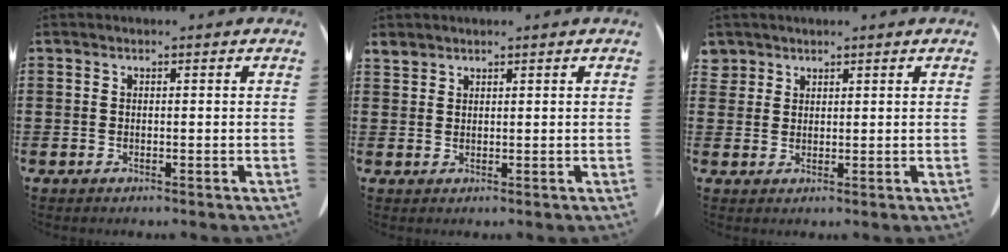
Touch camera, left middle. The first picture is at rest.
{"total": 1.5, "force": [1.4, 0.4, 0.2], "torque": [-0.010, 0.000, 0.028]}
{"total": 2.2, "force": [1.9, 1.2, 0.1], "torque": [-0.009, 0.003, 0.038]}